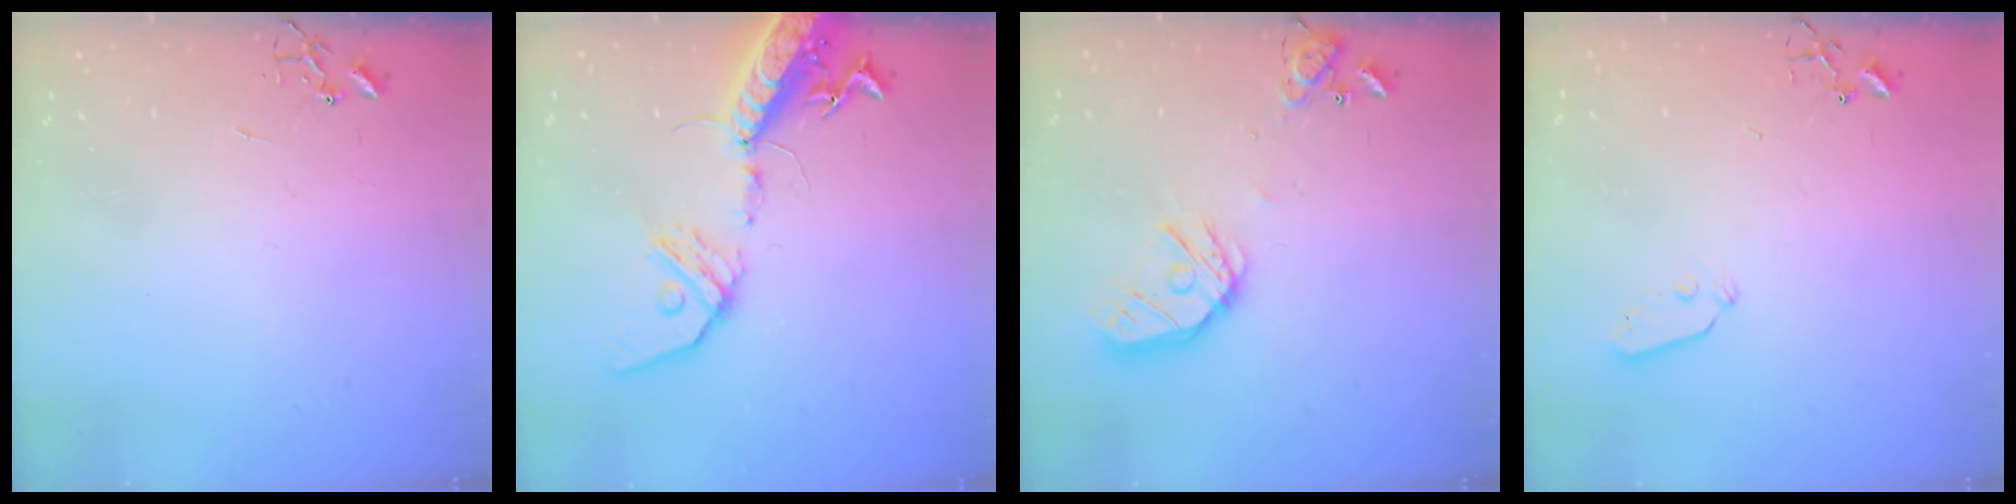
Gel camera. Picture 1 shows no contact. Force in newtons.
{"total": 18.2, "press": 17.7, "slide": 4.0}
{"total": 15.4, "press": 15.3, "slide": 2.1}
{"total": 3.2, "press": 3.2, "slide": 0.5}